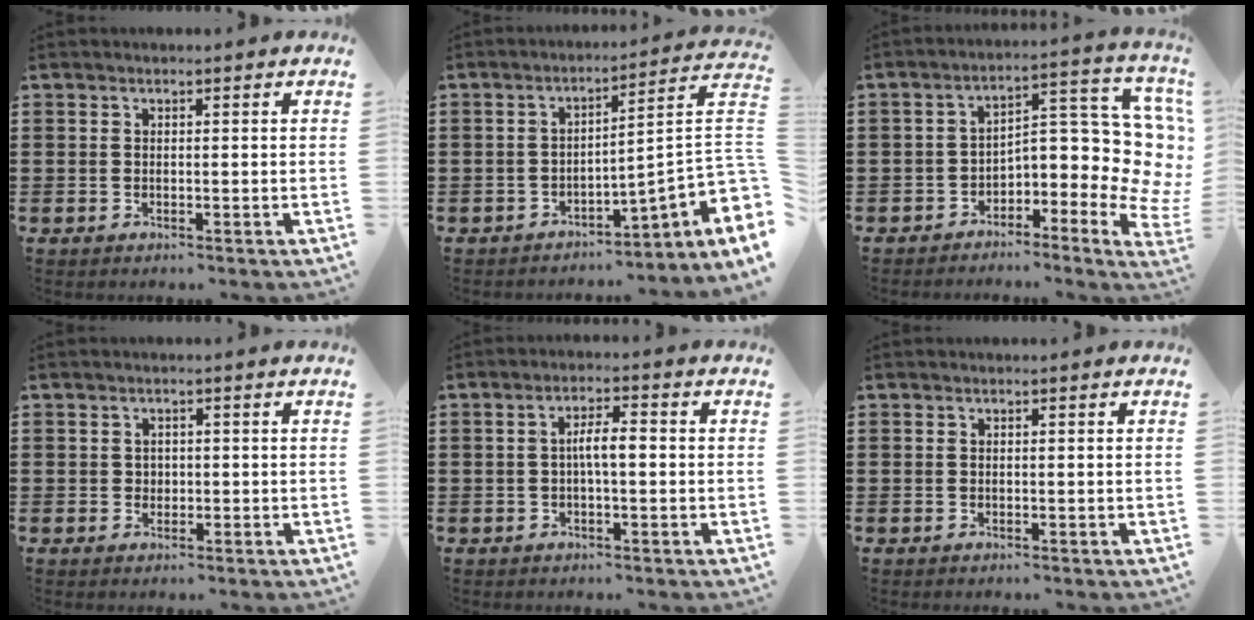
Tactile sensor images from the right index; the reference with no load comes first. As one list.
[{"total": 5.2, "force": [-1.2, 1.0, 4.9], "torque": [-0.076, -0.042, -0.032]}, {"total": 7.4, "force": [-0.3, 3.7, 6.3], "torque": [-0.078, -0.035, -0.015]}, {"total": 1.0, "force": [0.2, 0.9, 0.3], "torque": [-0.009, 0.005, 0.004]}, {"total": 3.7, "force": [-0.3, 0.9, 3.6], "torque": [-0.065, 0.005, -0.007]}, {"total": 0.0}]